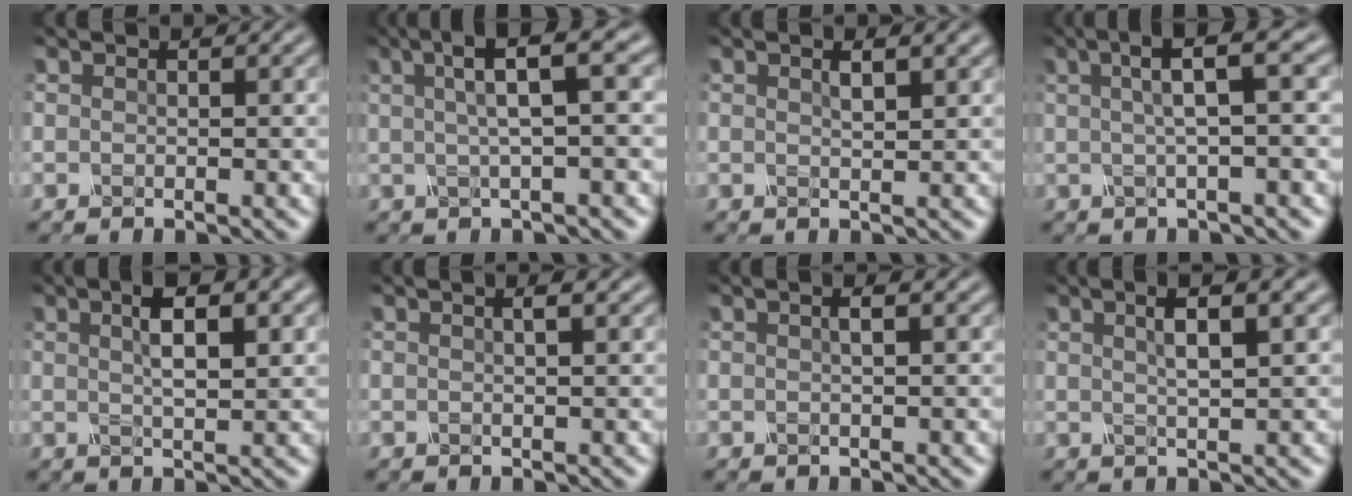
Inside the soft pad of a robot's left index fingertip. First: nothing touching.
{"total": 5.6, "force": [1.6, 1.0, 5.2], "torque": [-0.077, 0.017, 0.029]}
{"total": 2.6, "force": [1.2, 0.8, 2.1], "torque": [-0.016, 0.007, 0.010]}
{"total": 4.7, "force": [1.1, 0.8, 4.5], "torque": [-0.073, 0.014, 0.023]}
{"total": 4.2, "force": [1.2, 1.2, 3.8], "torque": [-0.069, 0.006, 0.027]}
{"total": 2.5, "force": [1.1, 1.1, 1.9], "torque": [-0.009, 0.013, -0.007]}
{"total": 2.0, "force": [0.6, 0.8, 1.8], "torque": [-0.010, 0.008, -0.006]}
{"total": 3.9, "force": [1.3, 0.7, 3.6], "torque": [-0.060, 0.008, 0.027]}